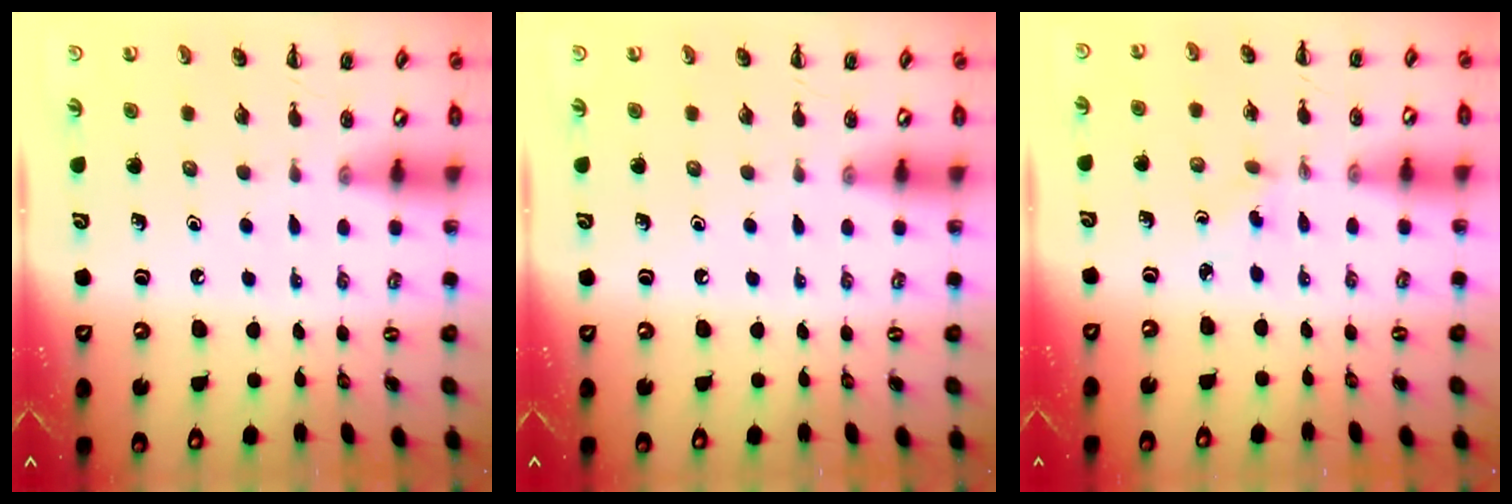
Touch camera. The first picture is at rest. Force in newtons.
{"total": 0.0}
{"total": 1.7, "press": 1.5, "slide": 0.8}